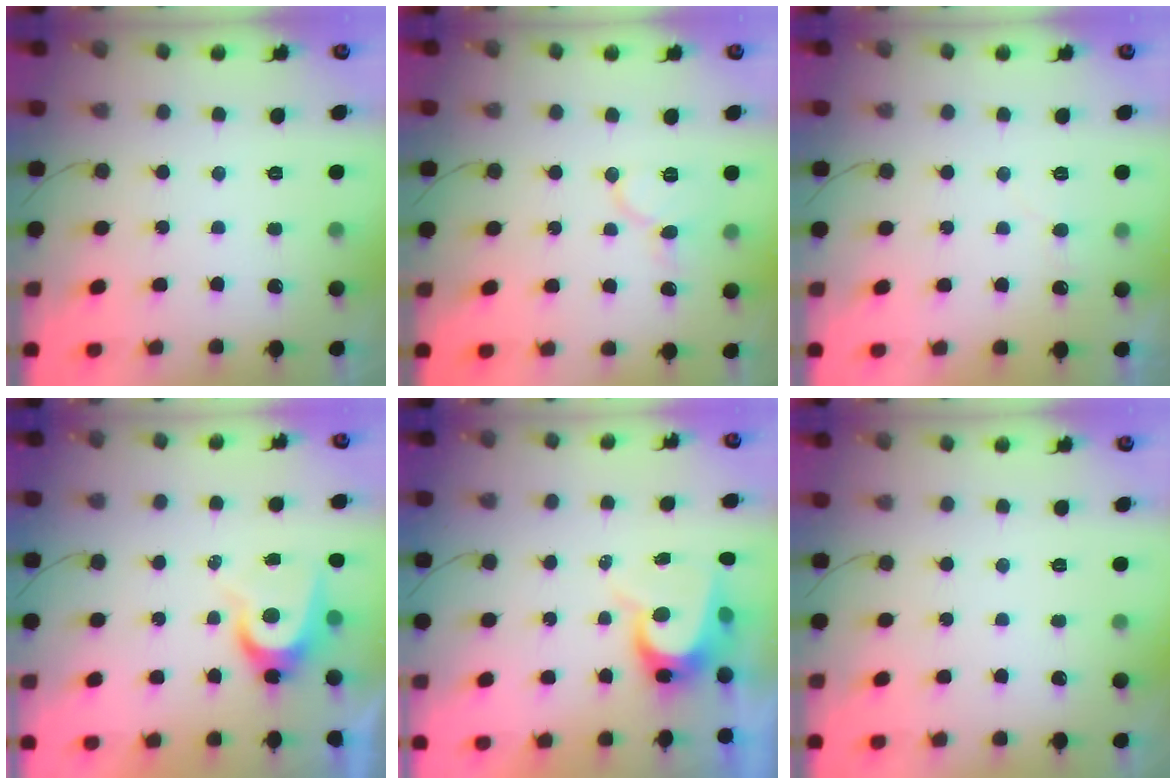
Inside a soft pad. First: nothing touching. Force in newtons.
{"total": 8.4, "press": 8.3, "slide": 0.9}
{"total": 5.1, "press": 5.0, "slide": 0.5}
{"total": 6.3, "press": 6.3, "slide": 0.2}
{"total": 7.9, "press": 7.9, "slide": 0.4}
{"total": 0.0}